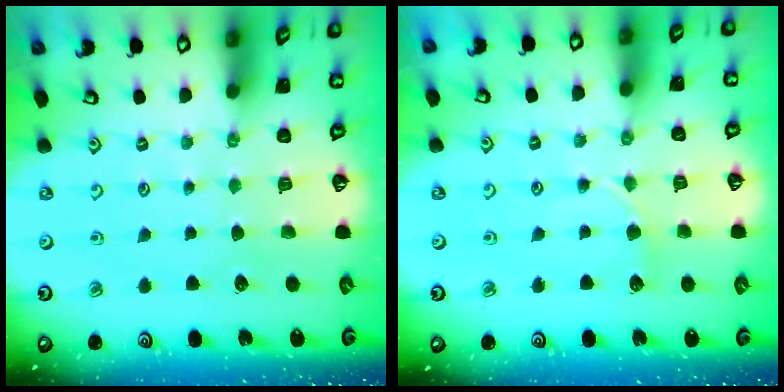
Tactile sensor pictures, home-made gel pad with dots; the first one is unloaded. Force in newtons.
{"total": 5.0, "press": 4.9, "slide": 0.7}